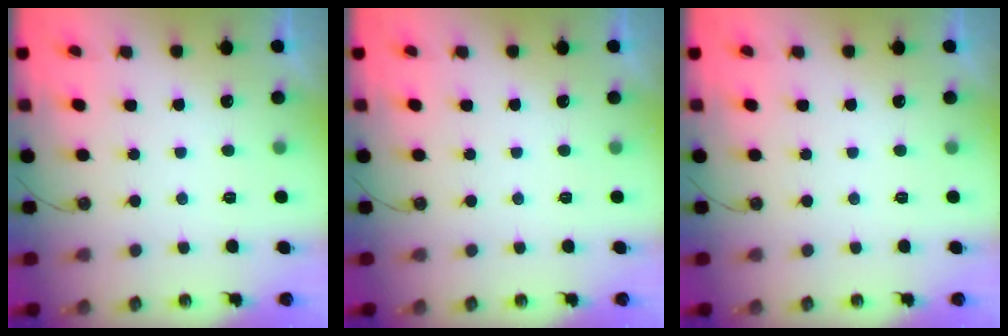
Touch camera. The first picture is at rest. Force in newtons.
{"total": 0.0}
{"total": 0.0}